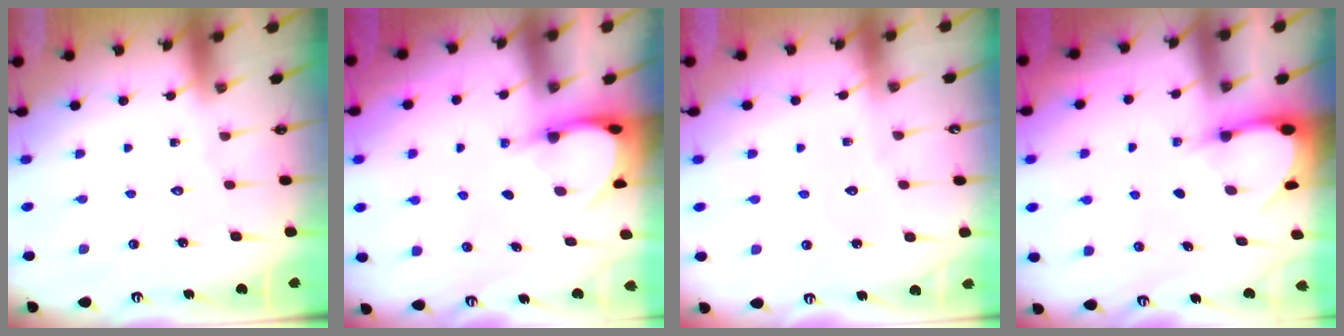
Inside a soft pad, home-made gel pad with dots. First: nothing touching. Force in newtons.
{"total": 3.7, "press": 3.7, "slide": 0.3}
{"total": 2.9, "press": 2.9, "slide": 0.2}
{"total": 3.1, "press": 3.1, "slide": 0.3}